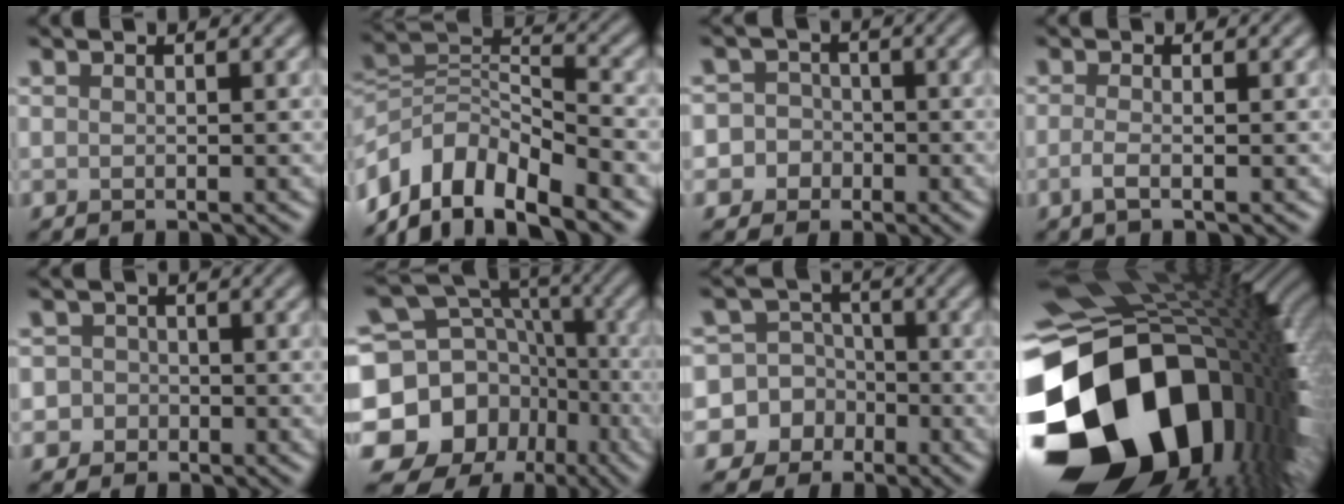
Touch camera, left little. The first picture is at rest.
{"total": 9.2, "force": [-6.2, 4.3, 5.2], "torque": [-0.086, 0.005, -0.123]}
{"total": 5.8, "force": [-2.1, 5.3, 0.7], "torque": [0.006, 0.008, -0.064]}
{"total": 1.6, "force": [-0.5, 0.5, 1.5], "torque": [-0.028, -0.003, -0.017]}
{"total": 3.2, "force": [-0.9, 3.0, 0.4], "torque": [0.027, 0.010, -0.039]}
{"total": 14.6, "force": [-5.1, 12.3, 5.9], "torque": [-0.146, 0.015, -0.088]}
{"total": 11.3, "force": [-4.2, 10.3, 1.7], "torque": [-0.068, -0.002, -0.091]}
{"total": 21.1, "force": [-6.3, 13.8, 14.6], "torque": [-0.312, -0.052, -0.089]}